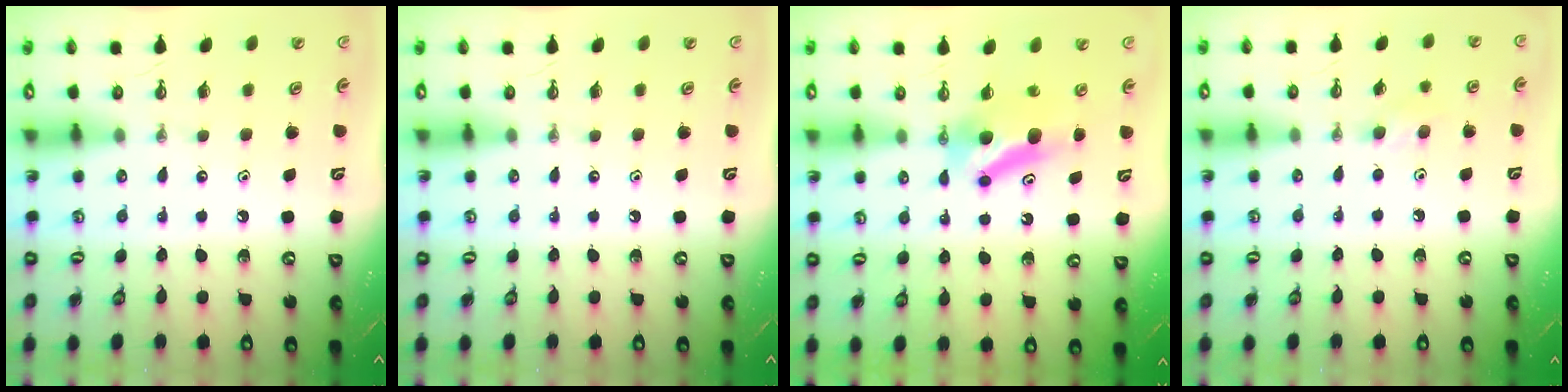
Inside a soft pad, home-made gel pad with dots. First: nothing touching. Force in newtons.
{"total": 0.0}
{"total": 7.4, "press": 7.0, "slide": 2.3}
{"total": 8.0, "press": 6.8, "slide": 4.1}